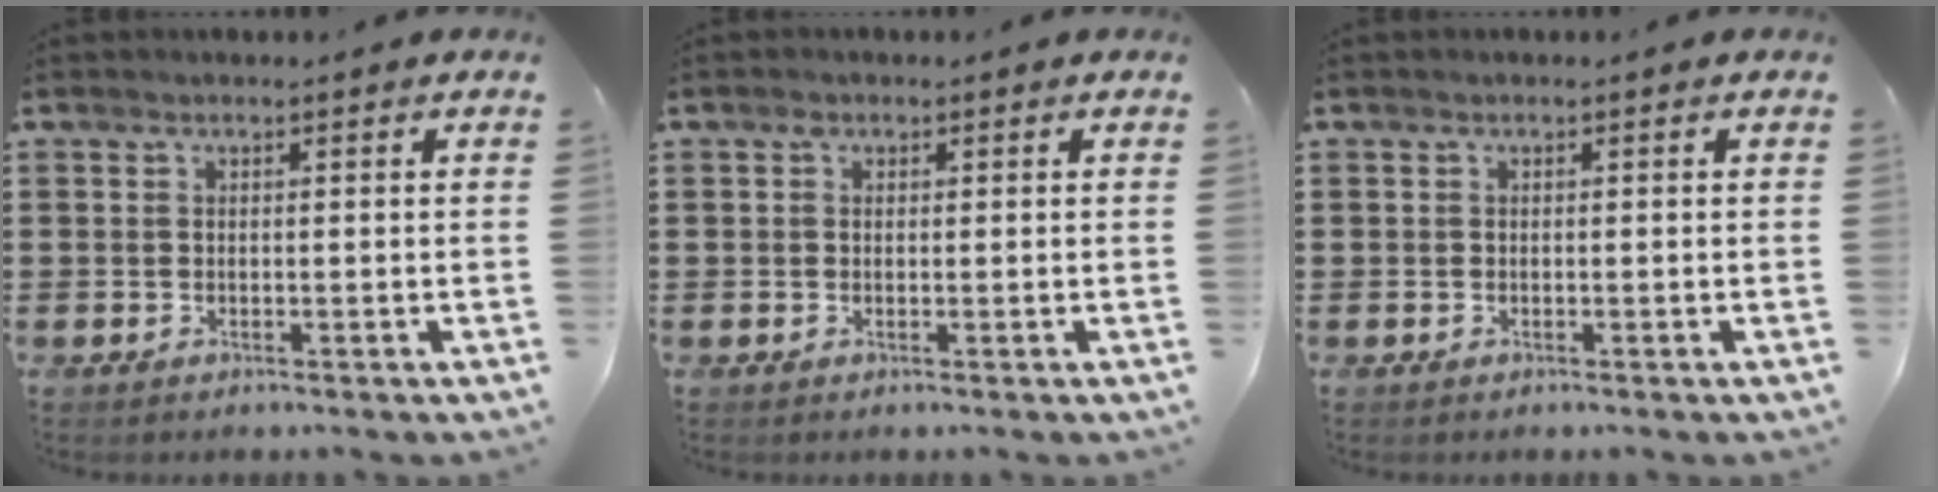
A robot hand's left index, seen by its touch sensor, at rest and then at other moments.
{"total": 0.9, "force": [0.3, 0.8, 0.3], "torque": [-0.010, 0.006, 0.004]}
{"total": 0.0}